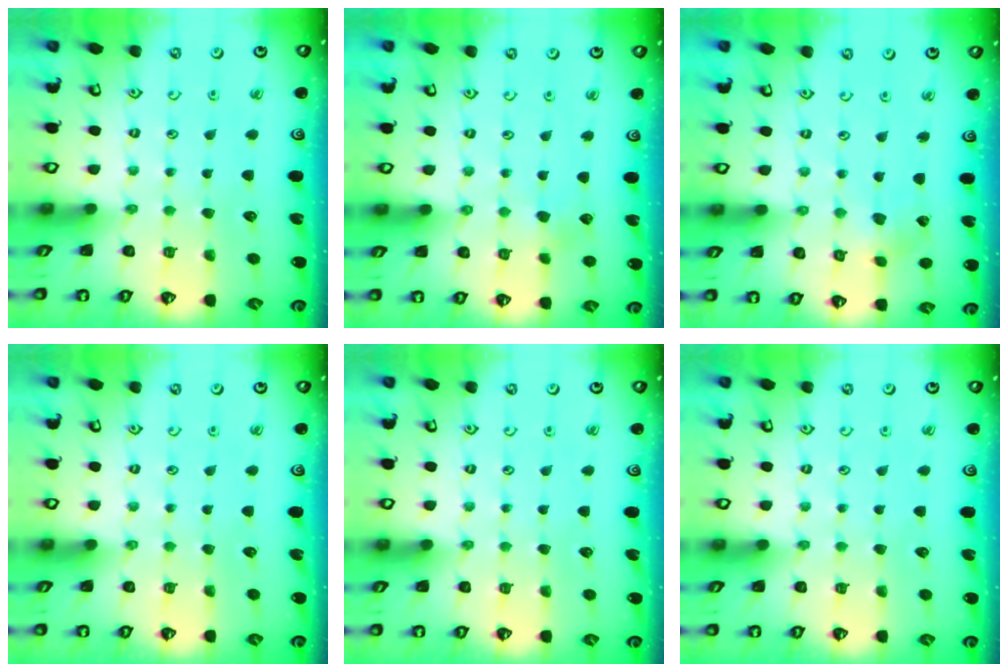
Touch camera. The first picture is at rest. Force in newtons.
{"total": 2.1, "press": 2.1, "slide": 0.3}
{"total": 2.1, "press": 2.1, "slide": 0.2}
{"total": 0.0}
{"total": 0.0}
{"total": 0.0}